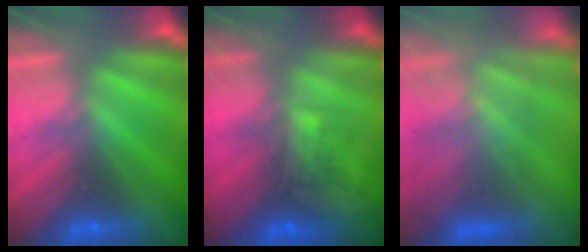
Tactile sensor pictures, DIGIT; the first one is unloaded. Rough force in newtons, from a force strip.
{"total": 4.6}
{"total": 3.8}